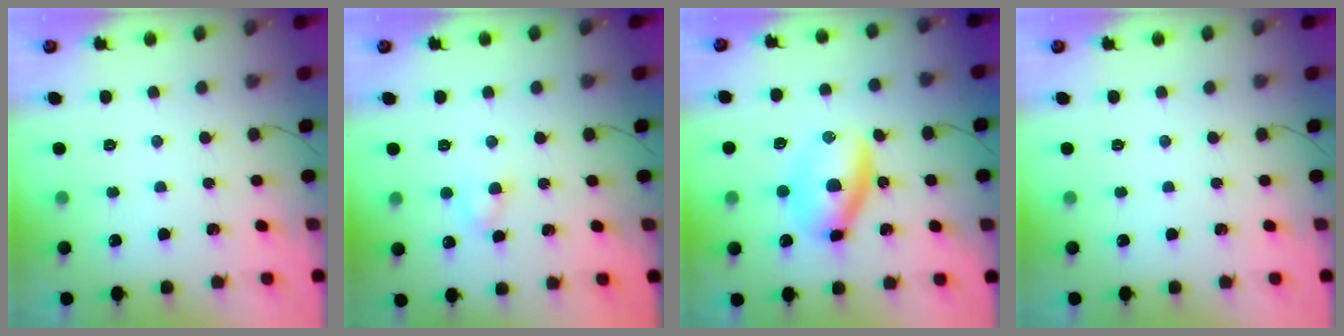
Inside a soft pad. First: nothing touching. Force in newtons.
{"total": 4.0, "press": 3.8, "slide": 1.2}
{"total": 6.6, "press": 6.3, "slide": 1.9}
{"total": 0.0}